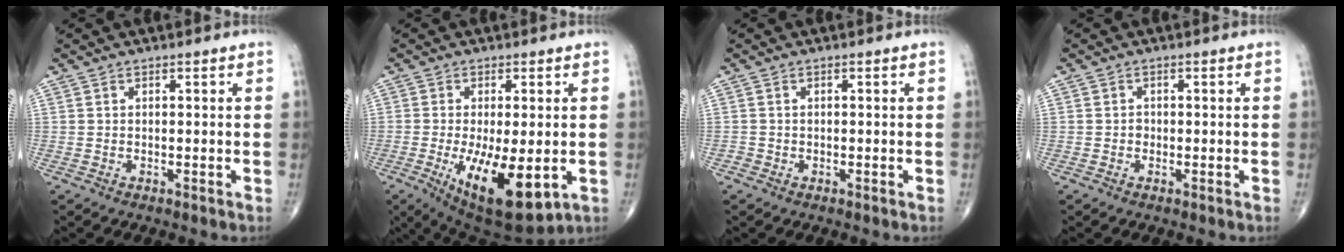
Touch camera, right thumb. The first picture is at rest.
{"total": 14.2, "force": [-3.7, 5.3, 12.6], "torque": [-0.208, -0.027, -0.043]}
{"total": 0.7, "force": [-0.4, 0.6, 0.0], "torque": [0.001, 0.003, -0.009]}
{"total": 0.9, "force": [-0.3, 0.8, 0.3], "torque": [0.002, 0.004, -0.008]}